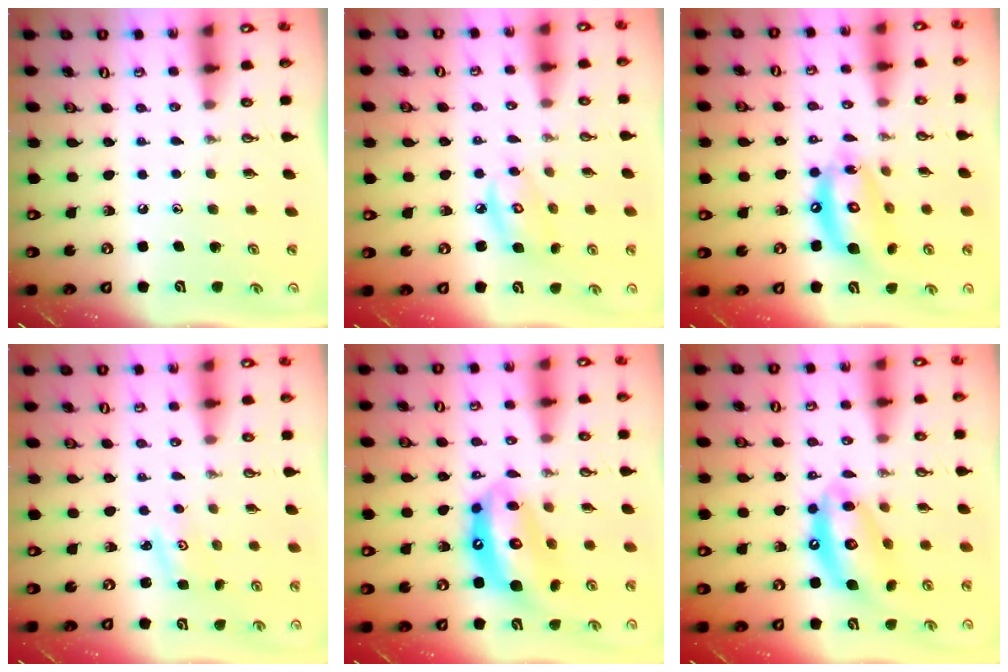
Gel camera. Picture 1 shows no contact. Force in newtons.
{"total": 6.6, "press": 6.6, "slide": 0.2}
{"total": 13.5, "press": 13.4, "slide": 1.3}
{"total": 2.5, "press": 2.5, "slide": 0.4}
{"total": 14.3, "press": 14.3, "slide": 1.3}
{"total": 13.3, "press": 13.2, "slide": 1.3}